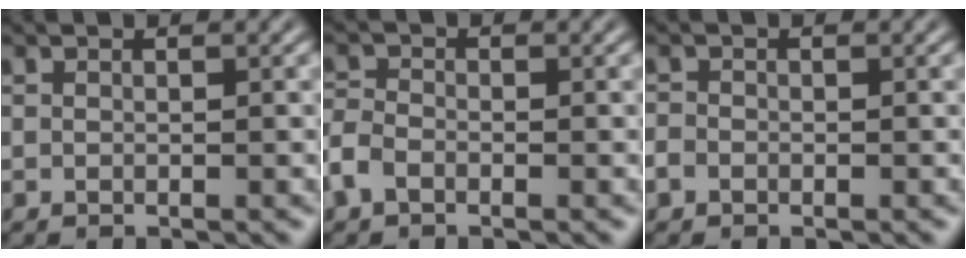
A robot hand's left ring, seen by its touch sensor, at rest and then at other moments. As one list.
[{"total": 2.4, "force": [-1.4, 1.4, 1.4], "torque": [-0.031, 0.003, -0.039]}, {"total": 1.0, "force": [-0.6, 0.8, 0.3], "torque": [-0.005, 0.001, -0.014]}]